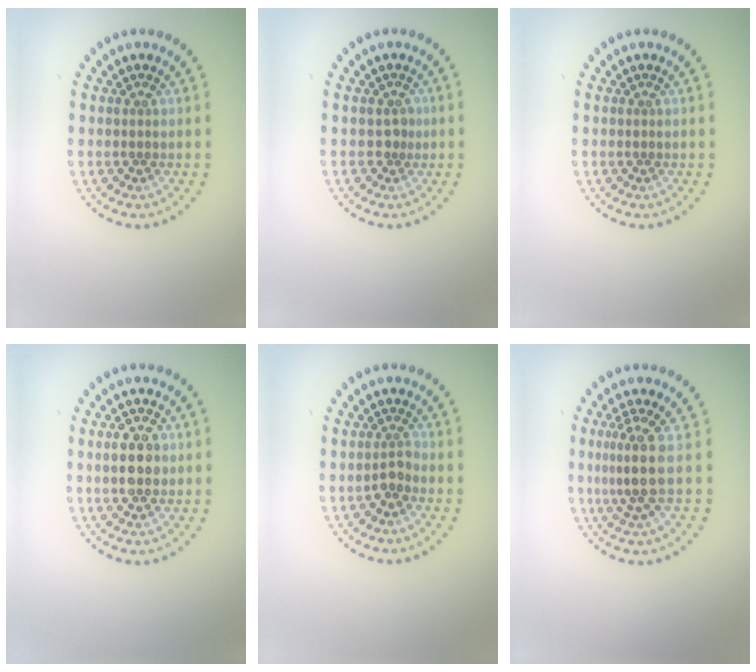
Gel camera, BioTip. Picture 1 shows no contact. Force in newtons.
{"total": 1.0, "press": 0.6, "slide": 0.8}
{"total": 0.0}
{"total": 3.0, "press": 3.0, "slide": 0.1}
{"total": 1.5, "press": 1.1, "slide": 1.0}
{"total": 3.0, "press": 2.1, "slide": 2.1}